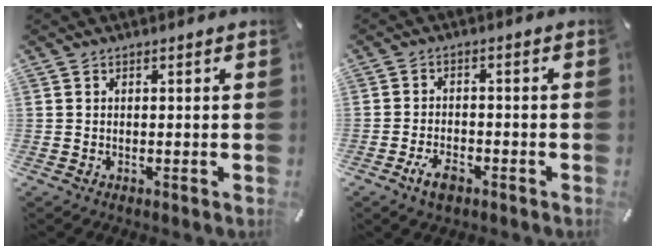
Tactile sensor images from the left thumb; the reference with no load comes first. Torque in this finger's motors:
{"motor_torque": [-0.04, 0.09, 0.20, 0.28, 0.04]}